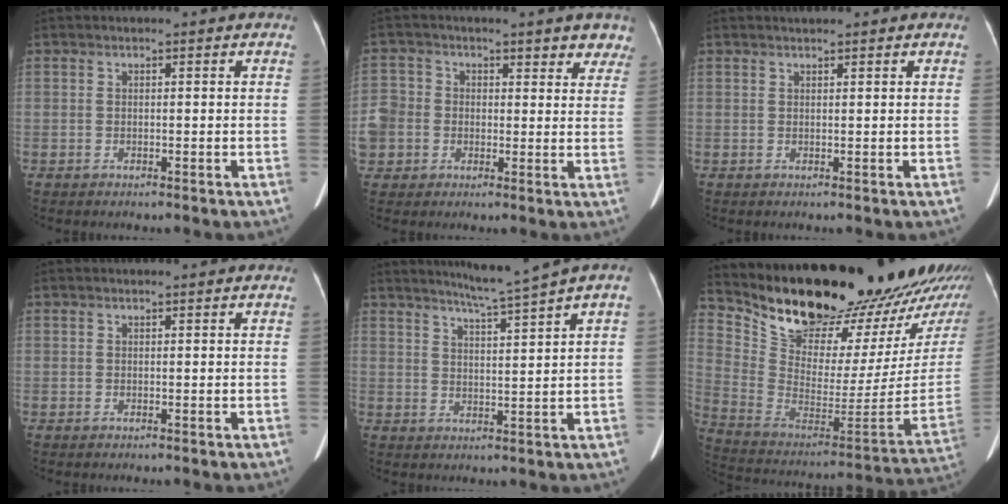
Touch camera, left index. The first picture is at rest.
{"total": 13.4, "force": [3.0, 12.3, 4.6], "torque": [-0.103, 0.055, 0.060]}
{"total": 1.1, "force": [1.0, 0.1, 0.5], "torque": [-0.010, 0.011, 0.017]}
{"total": 0.0}
{"total": 5.7, "force": [4.6, -1.7, 2.9], "torque": [-0.051, -0.007, 0.077]}
{"total": 29.6, "force": [25.5, 6.7, 13.4], "torque": [-0.231, -0.098, 0.362]}